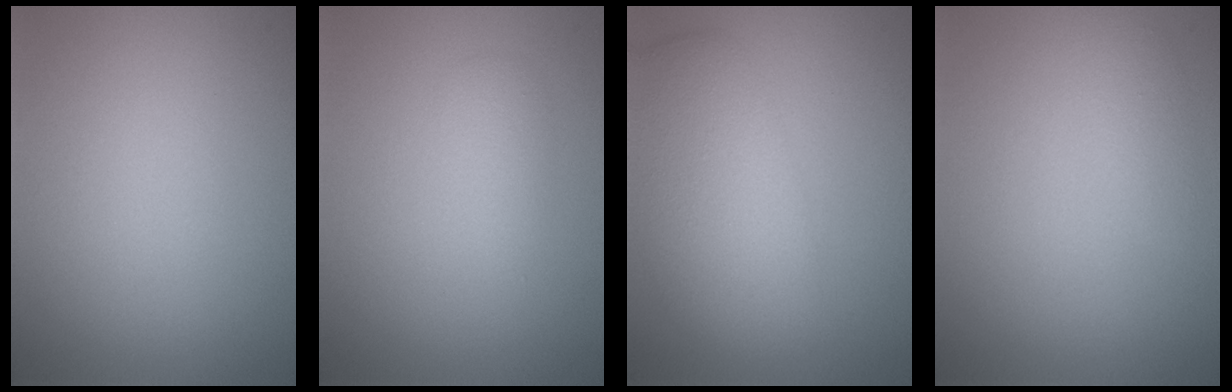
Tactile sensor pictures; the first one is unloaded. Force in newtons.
{"total": 1.4, "press": 1.4, "slide": 0.0}
{"total": 7.0, "press": 7.0, "slide": 0.2}
{"total": 1.1, "press": 1.1, "slide": 0.0}